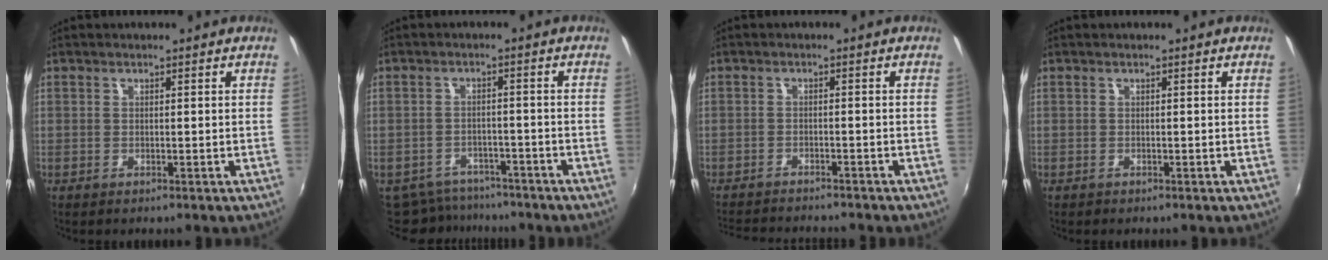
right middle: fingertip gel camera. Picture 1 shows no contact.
{"total": 8.9, "force": [-7.7, 4.0, 2.0], "torque": [-0.052, -0.003, -0.110]}
{"total": 9.3, "force": [-8.6, 1.4, 3.3], "torque": [-0.080, -0.011, -0.131]}
{"total": 0.0}